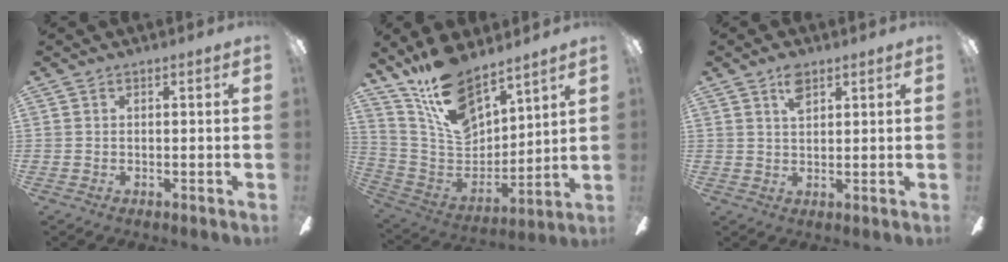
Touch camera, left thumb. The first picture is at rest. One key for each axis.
{"total": 16.8, "fx": 13.0, "fy": 7.3, "fz": 7.9, "tx": -0.167, "ty": -0.075, "tz": 0.242}
{"total": 4.4, "fx": 2.6, "fy": 2.2, "fz": 2.8, "tx": -0.054, "ty": 0.000, "tz": 0.046}